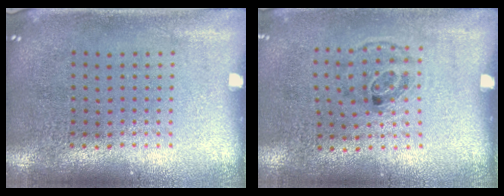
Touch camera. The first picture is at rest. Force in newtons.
{"total": 1.2, "press": 0.7, "slide": 0.9}